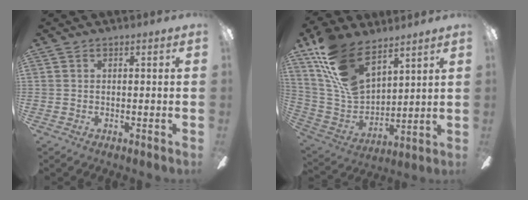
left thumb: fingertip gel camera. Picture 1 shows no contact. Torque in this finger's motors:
{"motor_torque": [0.50, 0.19, 1.41, -1.35, 0.32]}